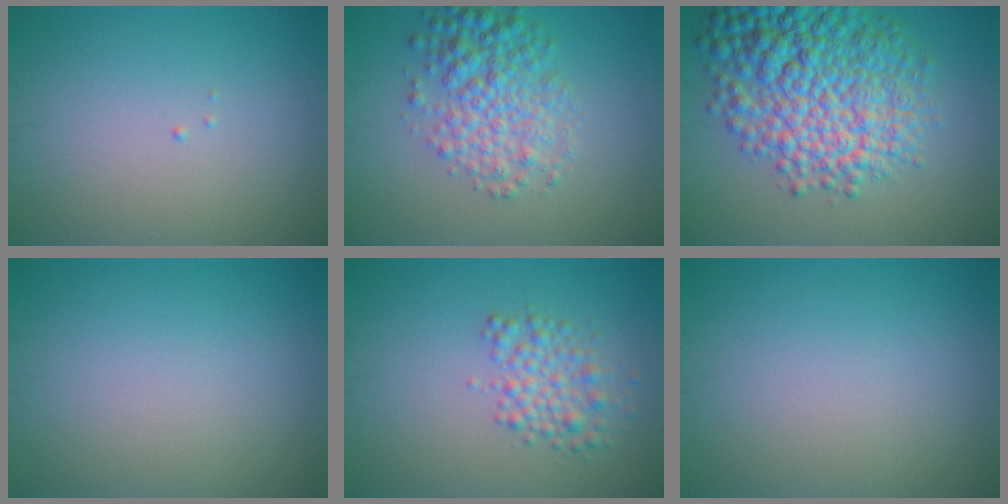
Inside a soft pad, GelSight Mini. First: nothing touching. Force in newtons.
{"total": 5.0, "press": 5.0, "slide": 0.1}
{"total": 11.1, "press": 11.1, "slide": 0.3}
{"total": 0.0}
{"total": 3.1, "press": 3.1, "slide": 0.0}
{"total": 0.0}